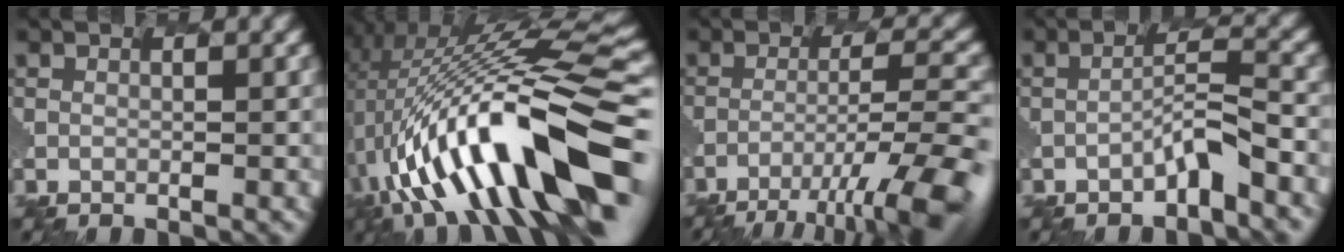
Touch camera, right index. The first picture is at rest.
{"total": 14.1, "force": [-1.3, 3.9, 13.4], "torque": [-0.229, 0.025, -0.011]}
{"total": 11.1, "force": [-7.2, 2.2, 8.1], "torque": [-0.150, -0.010, -0.099]}
{"total": 2.8, "force": [-1.7, 0.2, 2.2], "torque": [-0.053, 0.006, -0.030]}